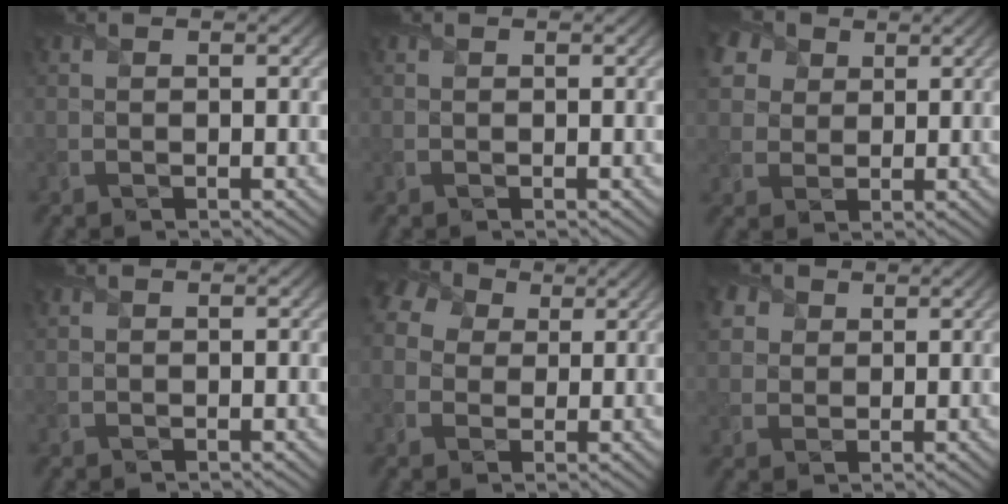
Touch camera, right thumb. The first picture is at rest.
{"total": 0.0}
{"total": 7.0, "force": [3.5, 5.1, 3.2], "torque": [-0.111, 0.022, 0.058]}
{"total": 0.0}
{"total": 6.7, "force": [2.6, 5.1, 3.4], "torque": [-0.110, 0.021, 0.042]}
{"total": 3.8, "force": [2.0, 3.0, 1.4], "torque": [-0.051, 0.007, 0.040]}